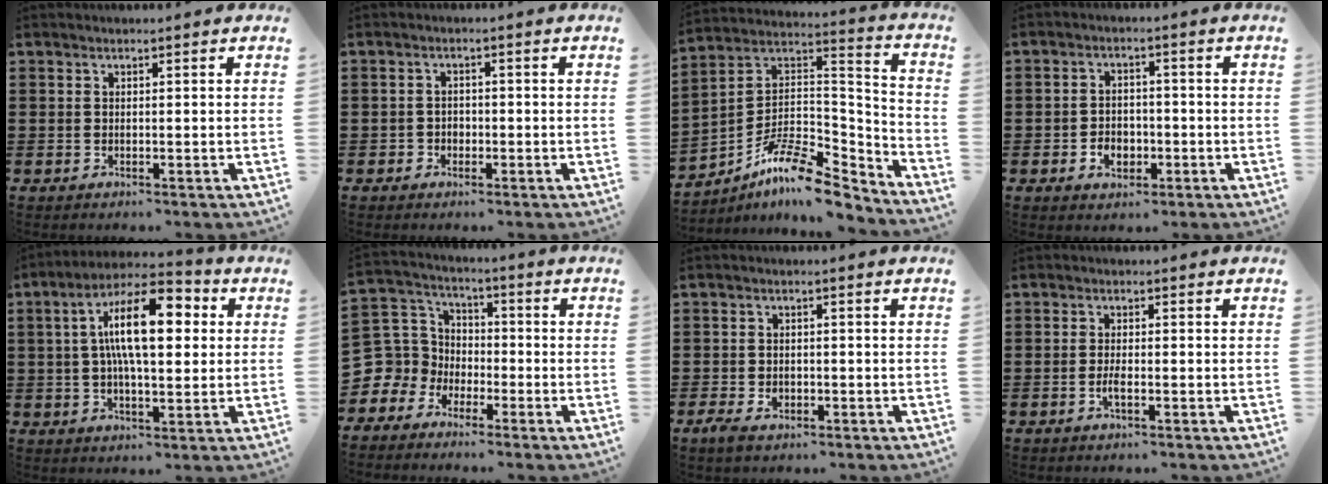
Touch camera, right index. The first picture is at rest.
{"total": 1.5, "force": [-0.7, 1.2, 0.3], "torque": [-0.011, -0.001, -0.016]}
{"total": 11.7, "force": [-8.9, 3.4, 6.7], "torque": [-0.127, 0.023, -0.174]}
{"total": 3.6, "force": [-1.4, 2.7, 1.9], "torque": [-0.031, 0.001, -0.029]}
{"total": 14.1, "force": [3.3, 5.6, 12.5], "torque": [-0.231, 0.007, 0.049]}
{"total": 7.9, "force": [-2.3, 7.5, 1.5], "torque": [-0.084, 0.001, -0.047]}
{"total": 2.0, "force": [-1.0, 1.3, 1.2], "torque": [-0.030, -0.002, -0.022]}
{"total": 1.9, "force": [-0.8, 0.3, 1.7], "torque": [-0.038, -0.002, -0.016]}